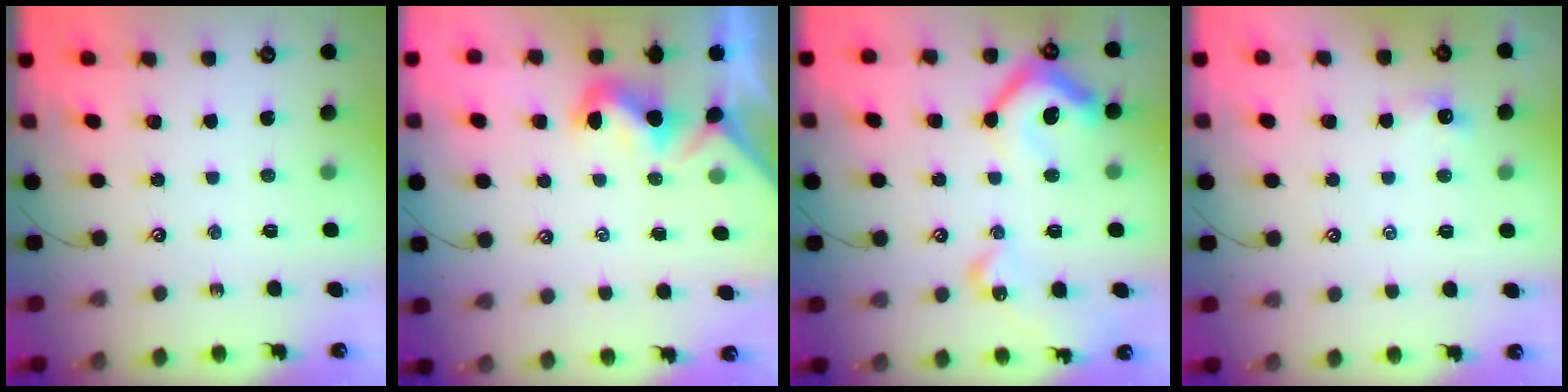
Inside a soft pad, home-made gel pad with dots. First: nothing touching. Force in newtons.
{"total": 1.0, "press": 0.8, "slide": 0.5}
{"total": 14.6, "press": 14.6, "slide": 0.8}
{"total": 0.6, "press": 0.3, "slide": 0.5}